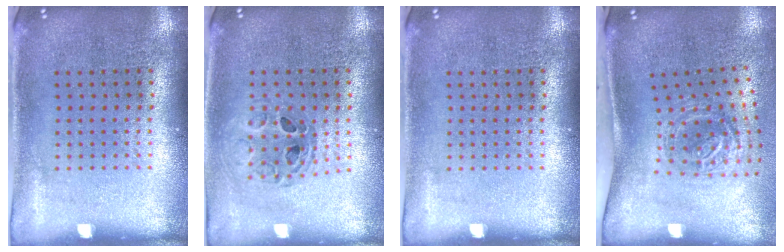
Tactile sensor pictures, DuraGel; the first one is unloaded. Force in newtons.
{"total": 0.9, "press": 0.9, "slide": 0.2}
{"total": 0.0}
{"total": 1.7, "press": 1.2, "slide": 1.3}